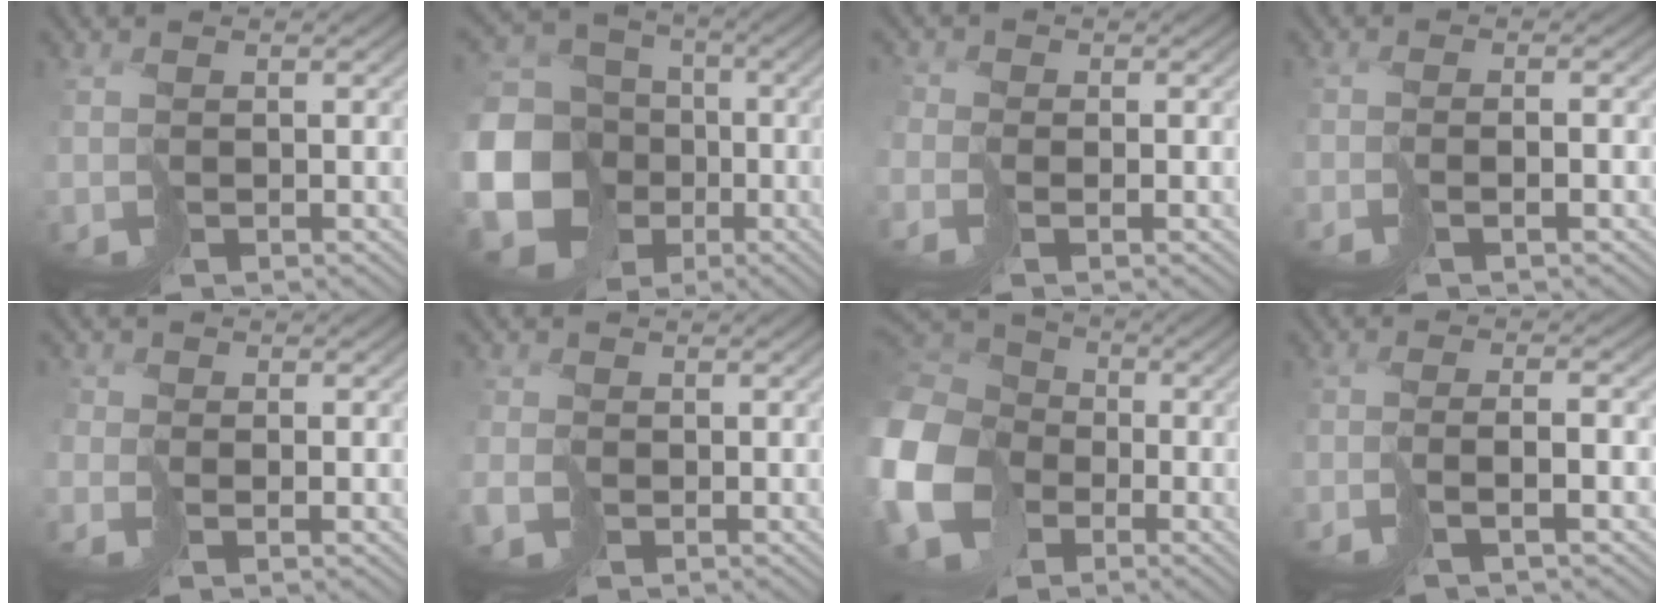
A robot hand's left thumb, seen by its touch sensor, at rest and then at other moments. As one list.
[{"total": 21.0, "force": [-5.8, 18.4, 8.3], "torque": [-0.240, -0.049, -0.117]}, {"total": 1.3, "force": [-1.2, 0.0, -0.6], "torque": [0.029, 0.008, -0.028]}, {"total": 1.4, "force": [-0.6, -1.0, 0.8], "torque": [-0.006, 0.004, -0.016]}, {"total": 1.2, "force": [-0.9, -0.1, -0.8], "torque": [0.033, 0.006, -0.021]}, {"total": 2.0, "force": [-1.0, 1.6, 0.6], "torque": [-0.008, -0.002, -0.022]}, {"total": 16.5, "force": [-5.2, 12.9, 8.8], "torque": [-0.277, -0.027, -0.099]}, {"total": 3.6, "force": [-2.1, -0.6, 2.9], "torque": [-0.026, 0.013, -0.045]}]